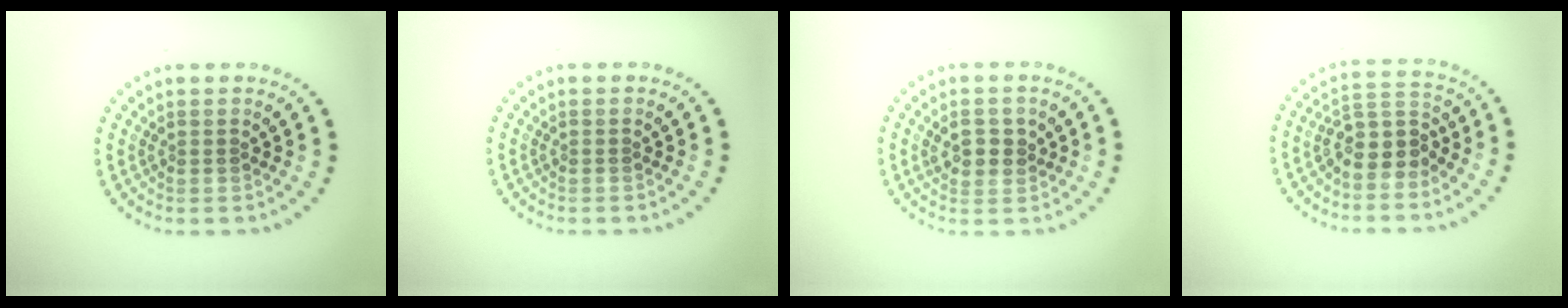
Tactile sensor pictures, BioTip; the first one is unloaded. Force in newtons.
{"total": 0.0}
{"total": 1.9, "press": 1.8, "slide": 0.6}
{"total": 3.5, "press": 3.0, "slide": 1.8}